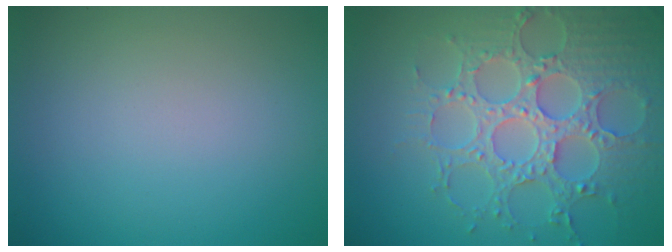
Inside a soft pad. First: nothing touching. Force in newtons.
{"total": 6.9, "press": 5.8, "slide": 3.7}